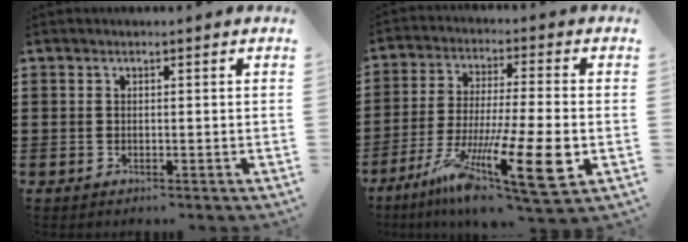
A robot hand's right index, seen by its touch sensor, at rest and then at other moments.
{"total": 17.0, "force": [-7.1, 3.4, 15.1], "torque": [-0.291, -0.003, -0.114]}